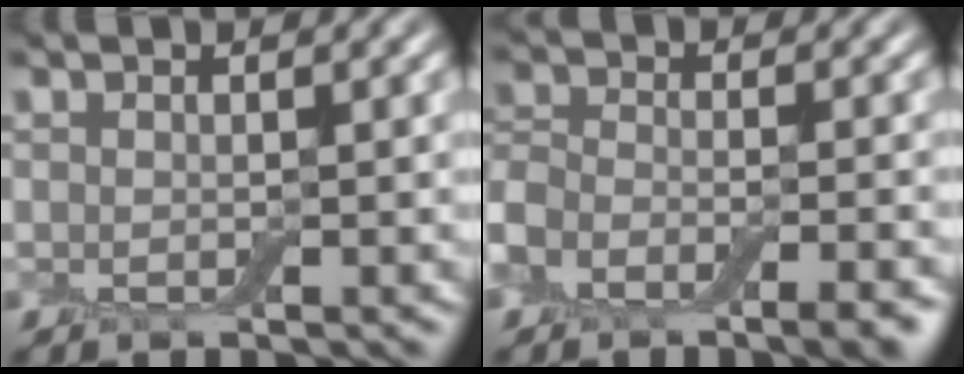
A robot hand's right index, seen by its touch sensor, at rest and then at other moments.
{"total": 6.4, "force": [-4.2, 2.9, 3.9], "torque": [-0.061, -0.001, -0.078]}